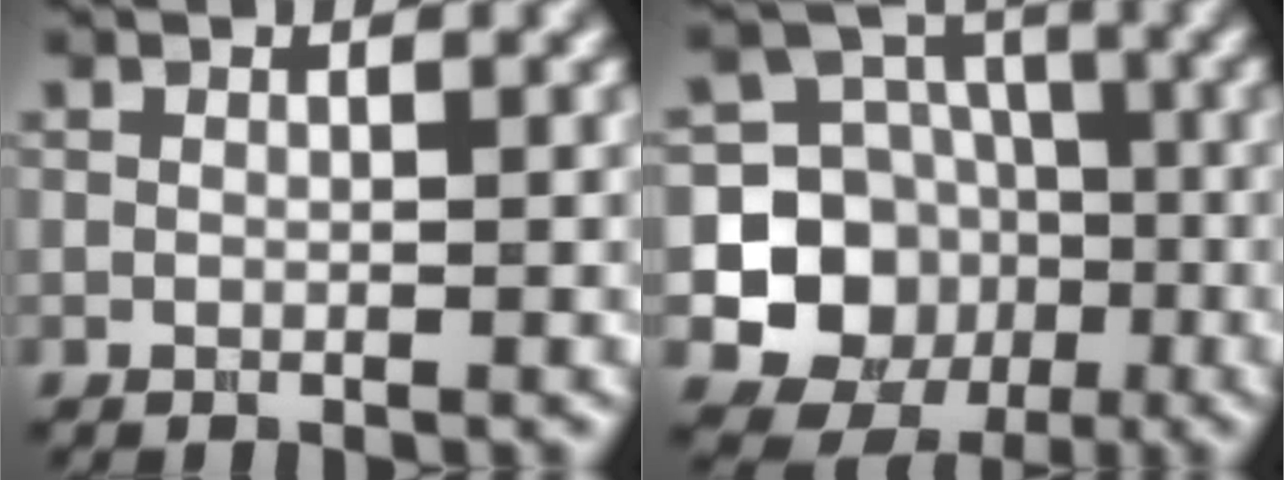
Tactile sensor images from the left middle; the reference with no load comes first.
{"total": 8.9, "force": [-1.9, 8.0, 3.3], "torque": [-0.053, -0.014, -0.056]}